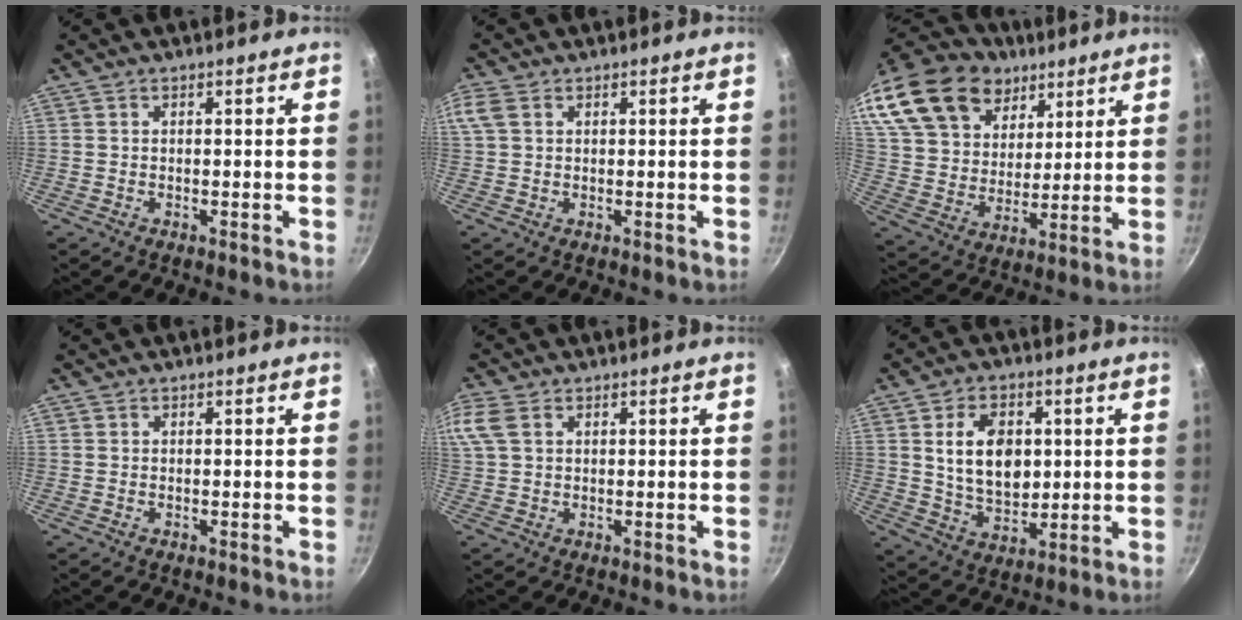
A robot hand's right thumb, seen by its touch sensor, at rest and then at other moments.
{"total": 3.8, "force": [1.5, 2.5, 2.5], "torque": [-0.056, 0.010, 0.031]}
{"total": 29.4, "force": [17.9, 19.1, 13.2], "torque": [-0.288, -0.007, 0.335]}
{"total": 0.0}
{"total": 6.0, "force": [2.5, 3.8, 3.9], "torque": [-0.090, 0.015, 0.049]}
{"total": 12.2, "force": [2.4, 8.4, 8.5], "torque": [-0.119, -0.015, 0.047]}